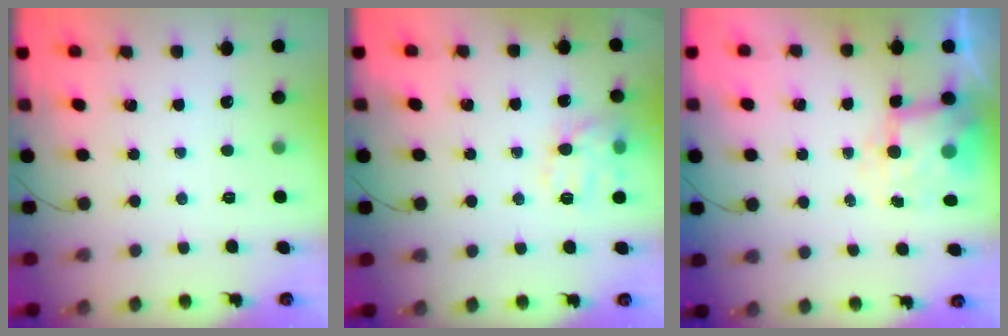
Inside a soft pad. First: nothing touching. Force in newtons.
{"total": 11.5, "press": 11.5, "slide": 0.6}
{"total": 6.2, "press": 6.2, "slide": 0.5}